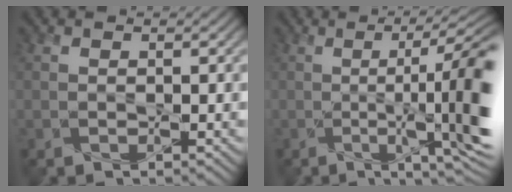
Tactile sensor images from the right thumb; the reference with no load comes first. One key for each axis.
{"total": 13.0, "fx": -0.8, "fy": 2.5, "fz": 12.7, "tx": -0.158, "ty": 0.005, "tz": -0.013}